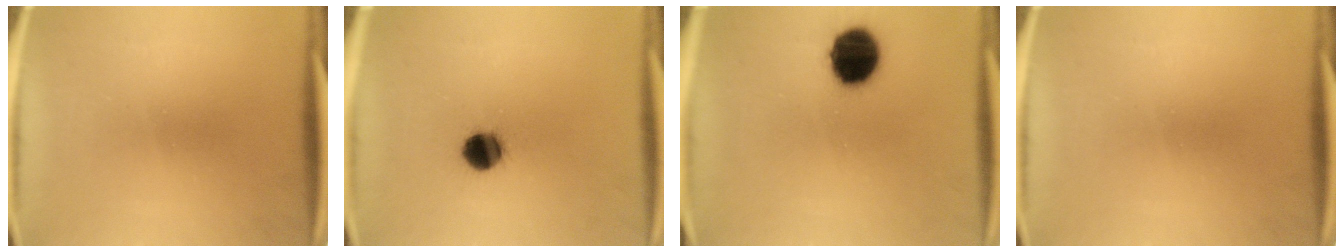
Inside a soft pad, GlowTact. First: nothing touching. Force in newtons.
{"total": 7.1}
{"total": 13.3}
{"total": 0.0}